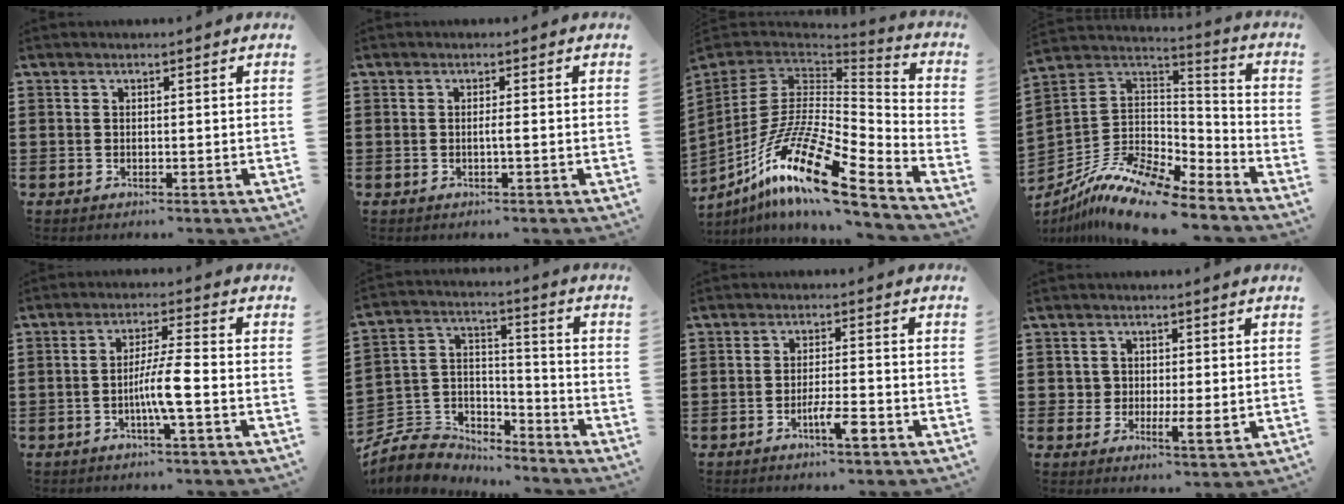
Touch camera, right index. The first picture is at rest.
{"total": 1.2, "force": [-0.4, -0.2, 1.1], "torque": [-0.019, -0.005, -0.007]}
{"total": 18.2, "force": [-11.0, 5.0, 13.7], "torque": [-0.296, 0.008, -0.209]}
{"total": 12.3, "force": [-9.7, 3.6, 6.6], "torque": [-0.144, 0.021, -0.191]}
{"total": 5.9, "force": [-1.9, 0.0, 5.6], "torque": [-0.103, -0.005, -0.038]}
{"total": 6.7, "force": [-5.9, 3.1, 0.5], "torque": [-0.035, 0.001, -0.122]}
{"total": 4.4, "force": [-2.5, 0.5, 3.6], "torque": [-0.064, -0.002, -0.045]}
{"total": 2.9, "force": [0.2, 1.9, 2.2], "torque": [-0.048, 0.004, 0.004]}